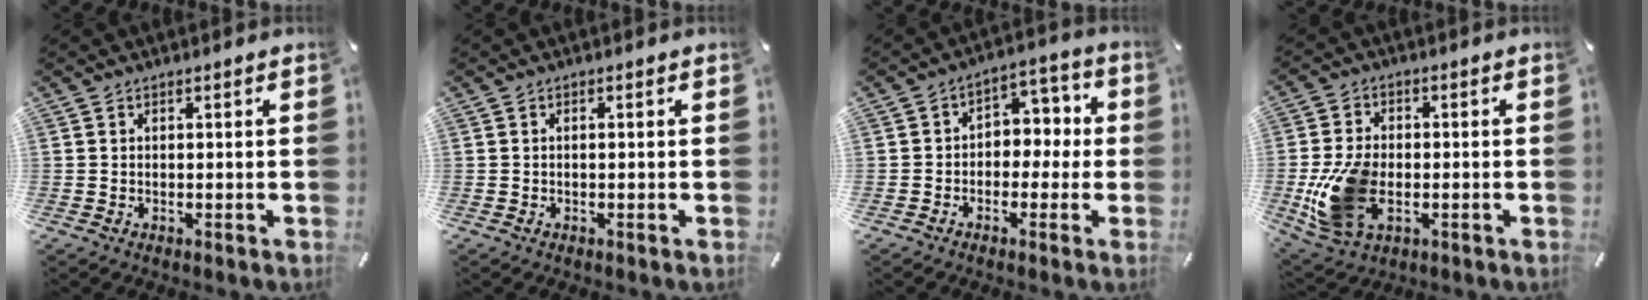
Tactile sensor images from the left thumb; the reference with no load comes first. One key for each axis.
{"total": 0.7, "fx": -0.2, "fy": 0.2, "fz": 0.7, "tx": -0.013, "ty": -0.002, "tz": -0.003}
{"total": 6.0, "fx": -1.4, "fy": 5.1, "fz": 3.0, "tx": -0.034, "ty": 0.012, "tz": -0.034}
{"total": 13.9, "fx": -3.2, "fy": 9.2, "fz": 9.9, "tx": -0.212, "ty": 0.004, "tz": -0.050}